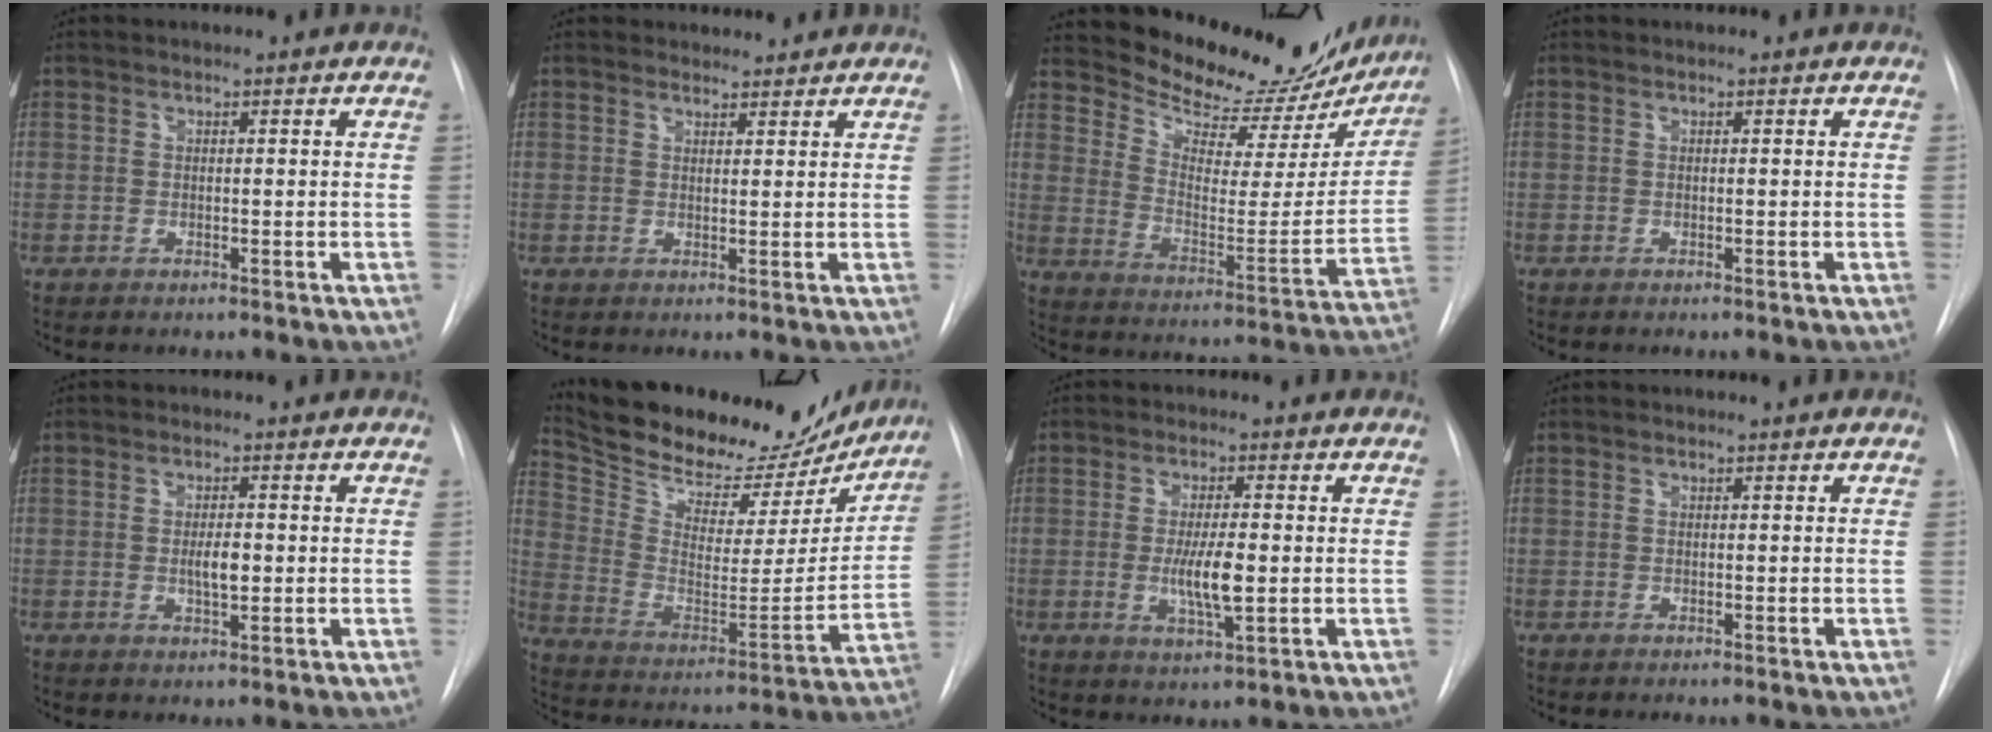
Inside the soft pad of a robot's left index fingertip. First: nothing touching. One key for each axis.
{"total": 2.8, "fx": 2.6, "fy": 0.9, "fz": -0.2, "tx": 0.003, "ty": 0.008, "tz": 0.033}
{"total": 20.1, "fx": 18.5, "fy": 5.8, "fz": 5.4, "tx": -0.070, "ty": -0.048, "tz": 0.239}
{"total": 0.0}
{"total": 2.9, "fx": -0.6, "fy": 0.9, "fz": 2.7, "tx": -0.048, "ty": -0.006, "tz": -0.008}
{"total": 25.6, "fx": 22.8, "fy": 7.8, "fz": 8.5, "tx": -0.149, "ty": -0.029, "tz": 0.326}
{"total": 5.9, "fx": -1.0, "fy": 1.0, "fz": 5.8, "tx": -0.110, "ty": -0.017, "tz": -0.017}
{"total": 0.0}